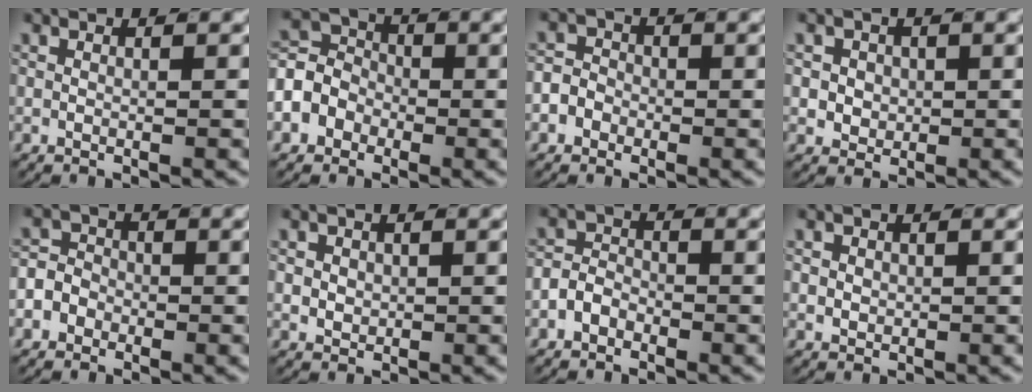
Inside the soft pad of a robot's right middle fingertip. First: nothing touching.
{"total": 6.5, "force": [-0.8, 5.7, 3.1], "torque": [-0.072, -0.013, -0.015]}
{"total": 3.2, "force": [-1.1, 2.8, 1.0], "torque": [-0.013, 0.002, -0.028]}
{"total": 3.0, "force": [-0.1, 2.7, 1.3], "torque": [-0.021, -0.005, 0.001]}
{"total": 4.3, "force": [-1.2, 3.9, 1.4], "torque": [-0.019, 0.002, -0.031]}
{"total": 1.6, "force": [0.2, 1.4, 0.8], "torque": [-0.017, -0.008, 0.012]}
{"total": 2.4, "force": [-1.2, 1.8, 0.9], "torque": [-0.008, 0.002, -0.027]}
{"total": 1.1, "force": [0.2, 0.9, 0.6], "torque": [-0.014, -0.006, 0.012]}